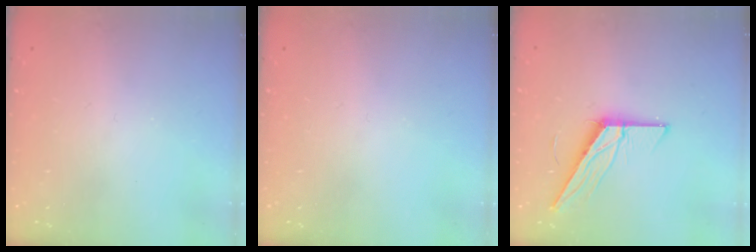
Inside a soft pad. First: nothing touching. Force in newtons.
{"total": 0.0}
{"total": 11.5, "press": 11.5, "slide": 0.2}